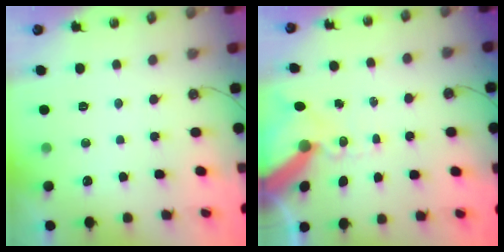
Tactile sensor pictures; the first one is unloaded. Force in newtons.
{"total": 12.0, "press": 11.8, "slide": 1.8}